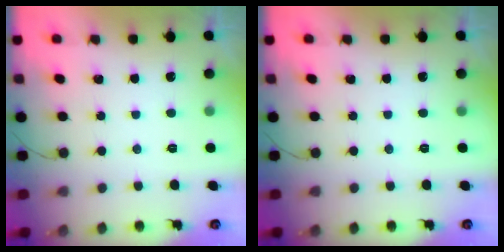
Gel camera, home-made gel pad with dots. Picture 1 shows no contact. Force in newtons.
{"total": 0.0}